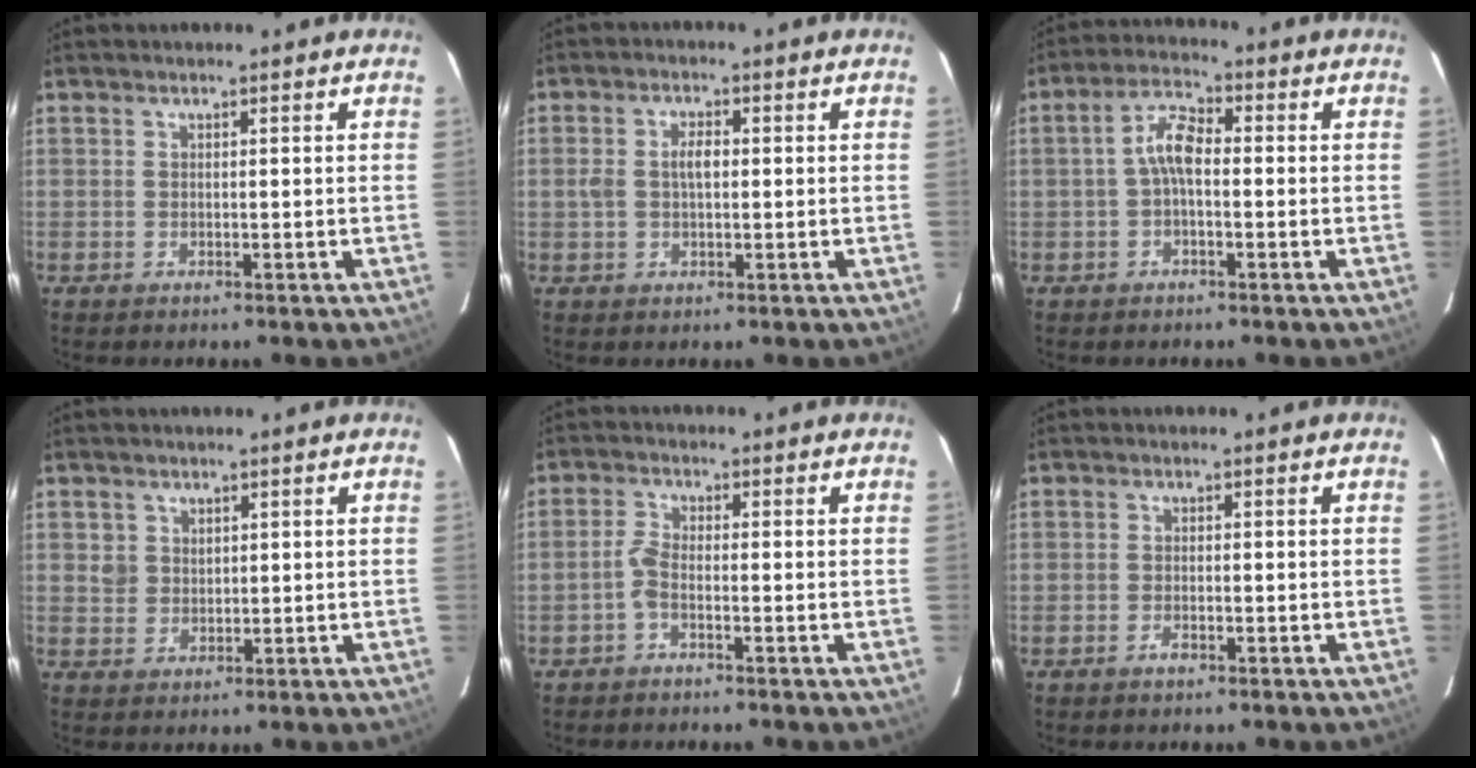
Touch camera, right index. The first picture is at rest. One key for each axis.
{"total": 4.0, "fx": 0.2, "fy": 2.2, "fz": 3.3, "tx": -0.064, "ty": 0.007, "tz": 0.004}
{"total": 5.0, "fx": -0.6, "fy": 2.1, "fz": 4.5, "tx": -0.093, "ty": 0.019, "tz": -0.014}
{"total": 2.7, "fx": 1.1, "fy": 2.4, "fz": 0.4, "tx": 0.001, "ty": 0.010, "tz": 0.022}
{"total": 2.2, "fx": -1.3, "fy": 0.5, "fz": 1.7, "tx": -0.048, "ty": 0.006, "tz": -0.032}
{"total": 1.3, "fx": -0.9, "fy": 0.5, "fz": 0.8, "tx": -0.018, "ty": -0.001, "tz": -0.016}